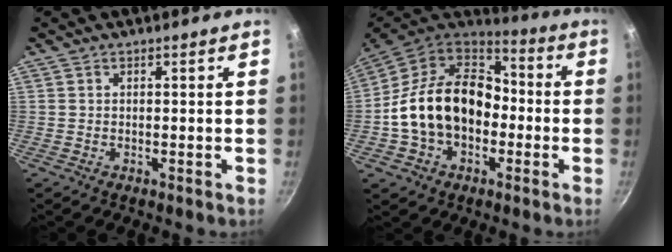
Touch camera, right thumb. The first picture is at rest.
{"total": 20.7, "force": [-2.3, 15.2, 13.9], "torque": [-0.221, 0.054, -0.045]}